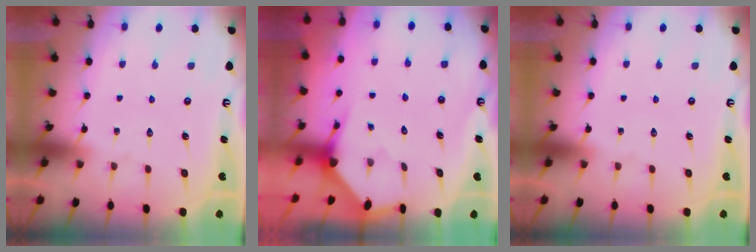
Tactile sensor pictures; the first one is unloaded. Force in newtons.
{"total": 3.3, "press": 3.3, "slide": 0.1}
{"total": 0.0}